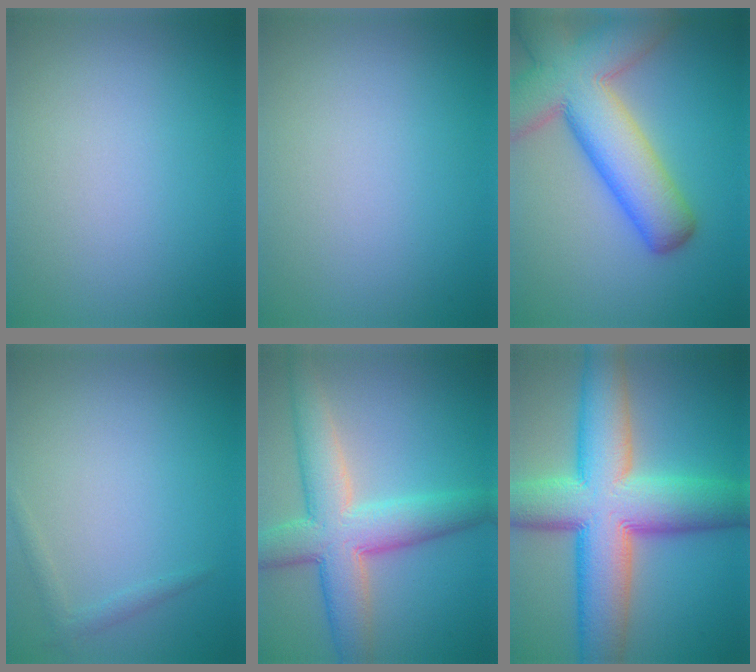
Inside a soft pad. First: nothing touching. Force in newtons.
{"total": 0.0}
{"total": 11.6, "press": 11.6, "slide": 0.7}
{"total": 1.1, "press": 1.1, "slide": 0.0}
{"total": 7.9, "press": 7.9, "slide": 0.6}
{"total": 13.4, "press": 13.4, "slide": 0.8}